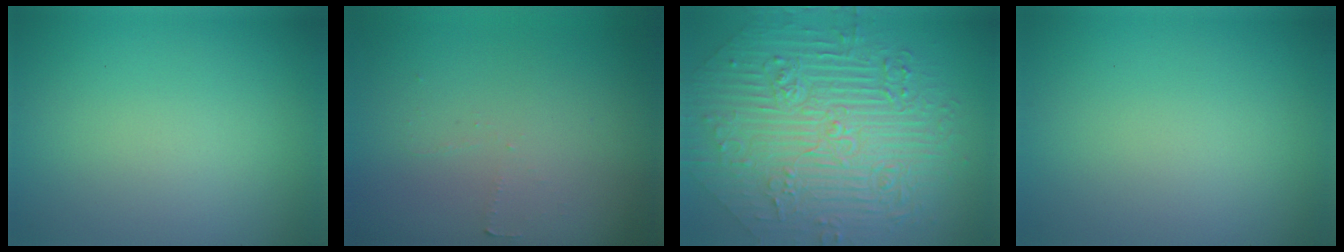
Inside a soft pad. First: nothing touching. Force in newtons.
{"total": 0.9, "press": 0.8, "slide": 0.3}
{"total": 11.1, "press": 7.5, "slide": 8.1}
{"total": 0.0}